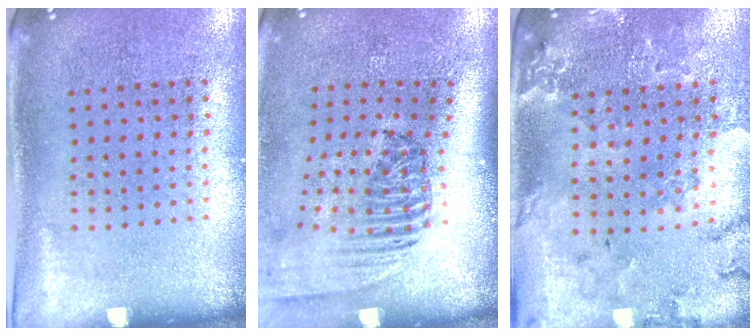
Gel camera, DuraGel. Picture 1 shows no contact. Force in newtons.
{"total": 2.3, "press": 1.6, "slide": 1.7}
{"total": 0.5, "press": 0.5, "slide": 0.2}